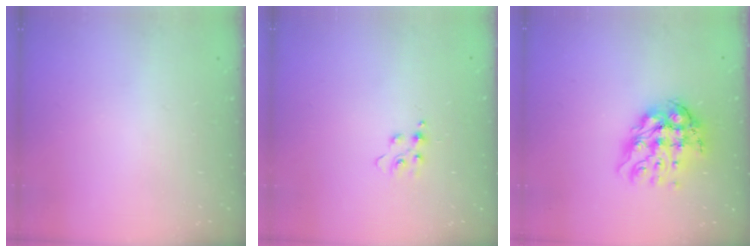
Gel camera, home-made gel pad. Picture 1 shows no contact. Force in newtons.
{"total": 5.2, "press": 5.2, "slide": 0.5}
{"total": 13.5, "press": 13.5, "slide": 1.0}